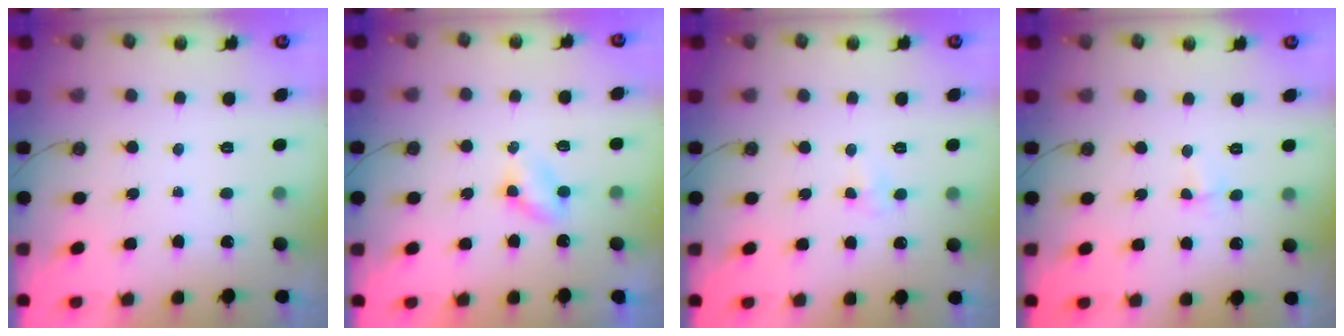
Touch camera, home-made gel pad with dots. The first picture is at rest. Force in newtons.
{"total": 3.3, "press": 3.3, "slide": 0.4}
{"total": 3.7, "press": 3.6, "slide": 0.7}
{"total": 2.7, "press": 2.0, "slide": 1.8}